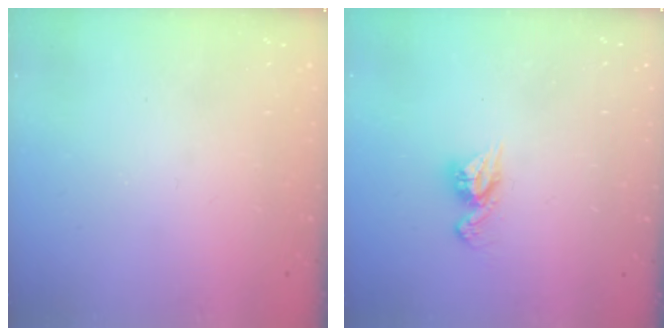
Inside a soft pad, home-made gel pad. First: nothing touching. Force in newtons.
{"total": 7.8, "press": 7.8, "slide": 0.6}